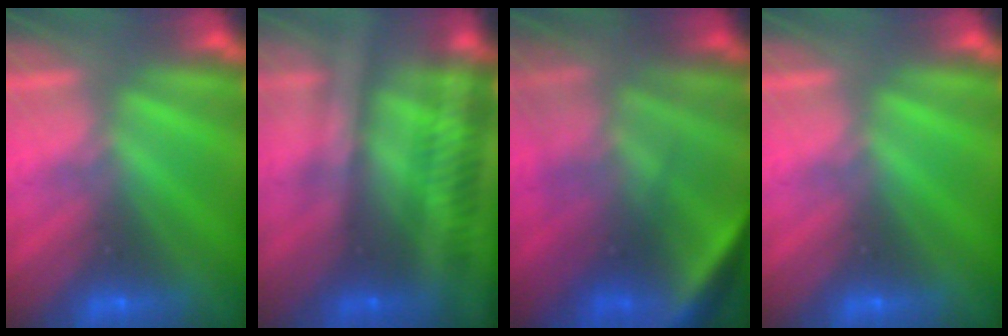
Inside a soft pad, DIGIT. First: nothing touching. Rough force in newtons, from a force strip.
{"total": 2.5}
{"total": 4.7}
{"total": 0.0}